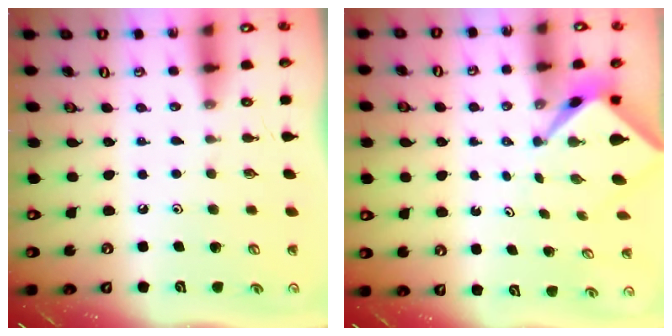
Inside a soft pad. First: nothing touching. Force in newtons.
{"total": 2.5, "press": 2.5, "slide": 0.1}